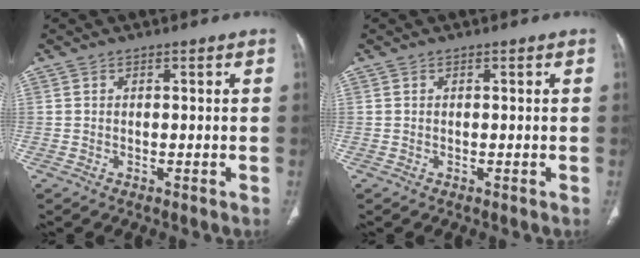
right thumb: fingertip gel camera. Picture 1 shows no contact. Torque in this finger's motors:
{"motor_torque": [0.00, 0.00, -0.05, -0.04, 0.01]}